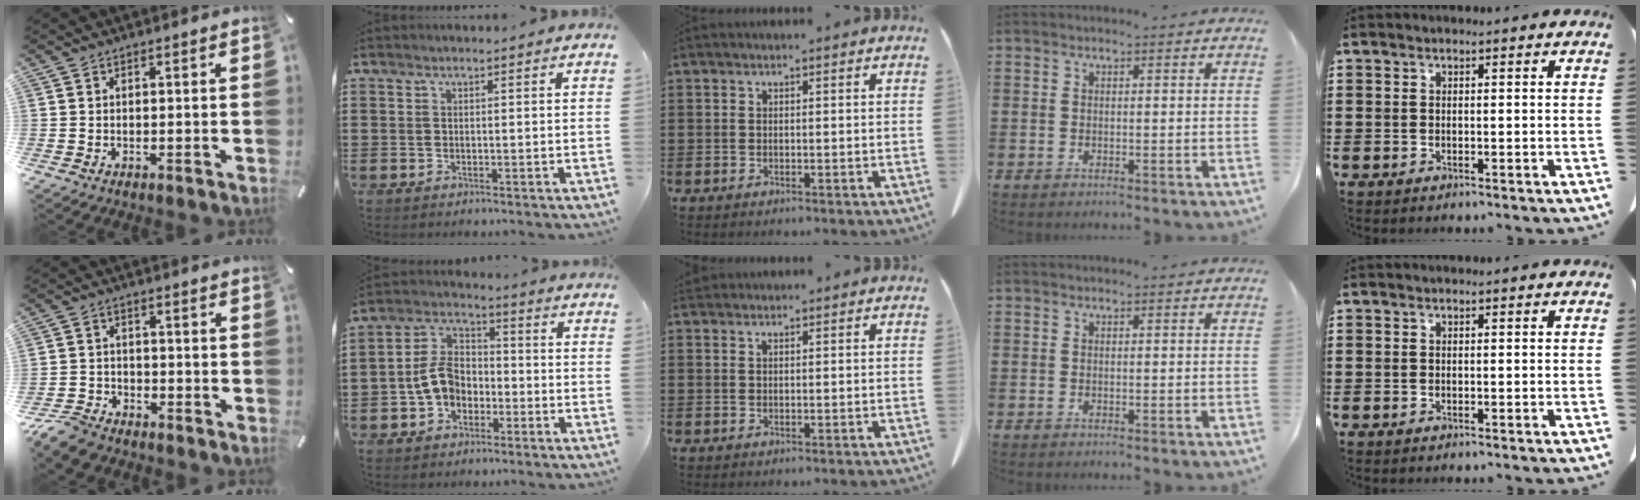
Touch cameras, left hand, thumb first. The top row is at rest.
{"thumb": {"total": 6.1, "force": [-5.2, 2.6, 1.7], "torque": [-0.045, 0.023, -0.104]}, "index": {"total": 7.4, "force": [-2.3, 5.3, 4.6], "torque": [-0.113, 0.014, -0.049]}, "middle": {"total": 0.8, "force": [0.7, 0.1, 0.4], "torque": [-0.010, -0.001, 0.014]}}